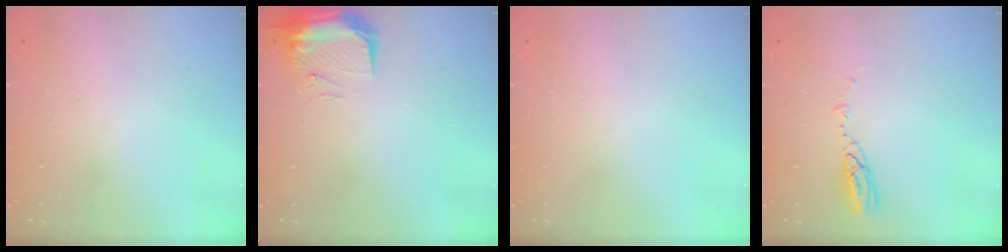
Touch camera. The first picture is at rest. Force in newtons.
{"total": 14.8, "press": 11.3, "slide": 9.5}
{"total": 0.0}
{"total": 4.3, "press": 4.3, "slide": 0.4}